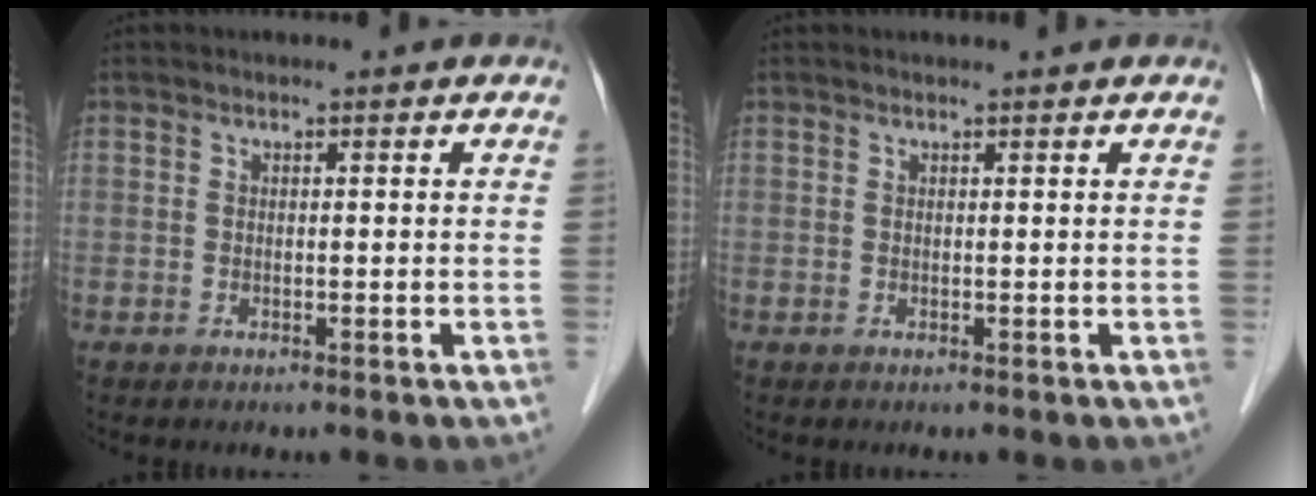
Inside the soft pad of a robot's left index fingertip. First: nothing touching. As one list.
[{"total": 1.1, "force": [1.0, -0.2, 0.4], "torque": [-0.007, 0.007, 0.018]}]